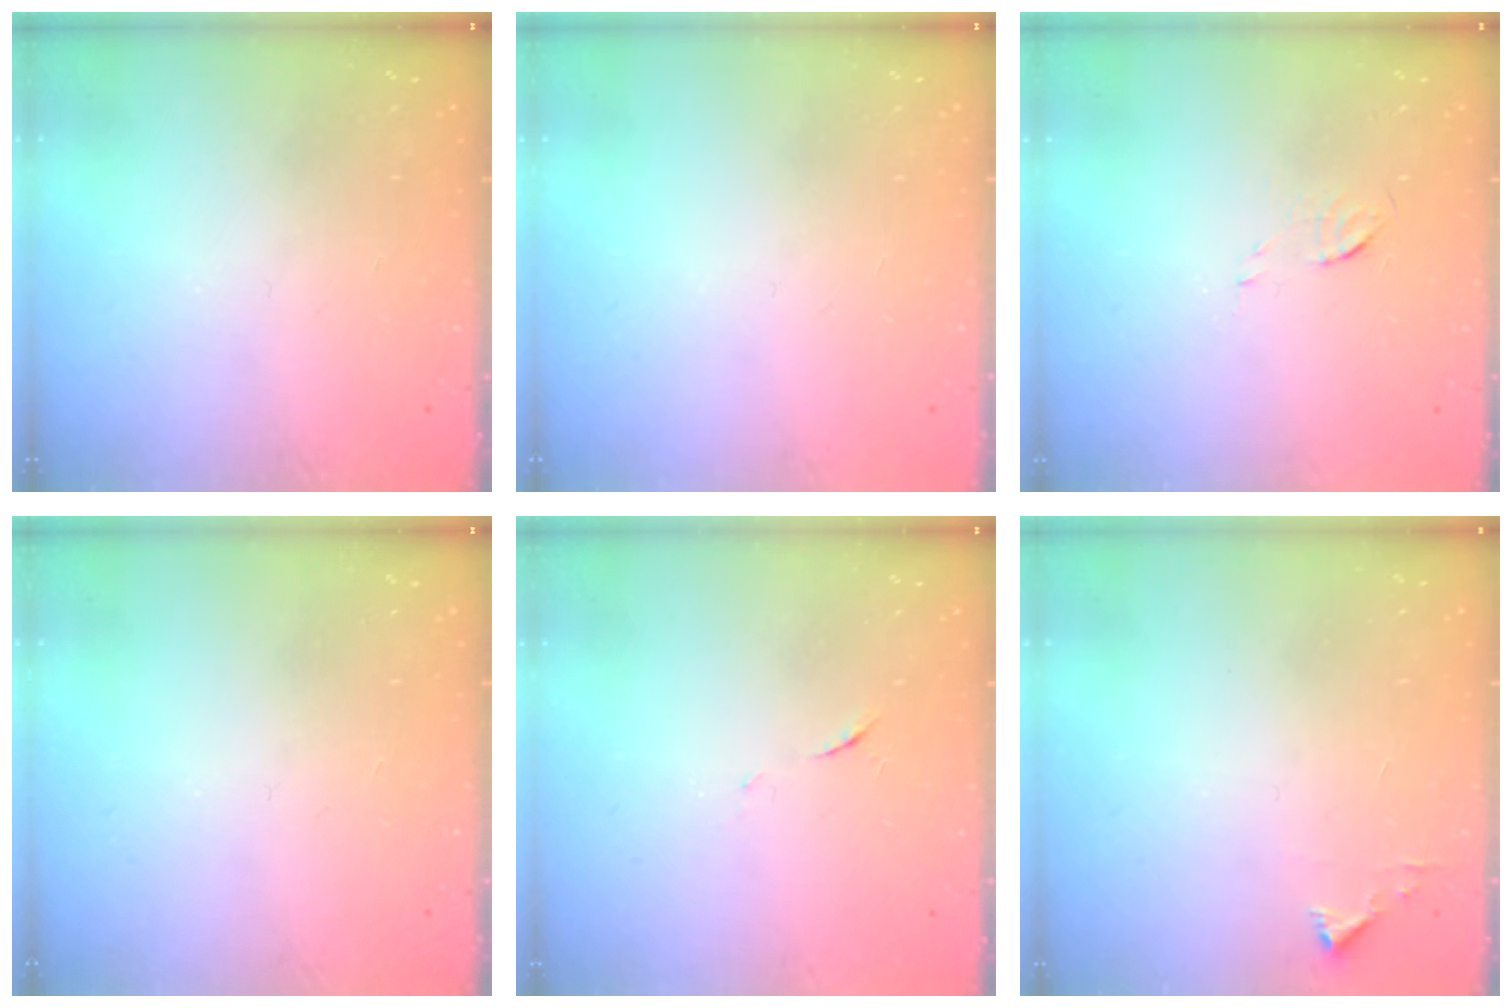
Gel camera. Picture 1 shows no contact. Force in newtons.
{"total": 0.0}
{"total": 3.3, "press": 3.3, "slide": 0.3}
{"total": 0.0}
{"total": 4.3, "press": 4.1, "slide": 1.2}
{"total": 2.3, "press": 2.3, "slide": 0.2}